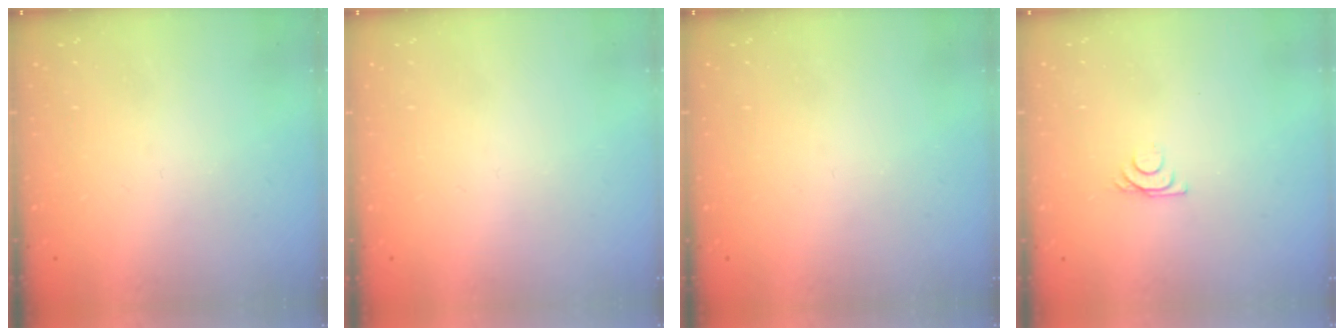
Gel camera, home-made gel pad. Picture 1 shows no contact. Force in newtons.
{"total": 1.8, "press": 1.8, "slide": 0.1}
{"total": 0.0}
{"total": 6.2, "press": 6.2, "slide": 0.8}